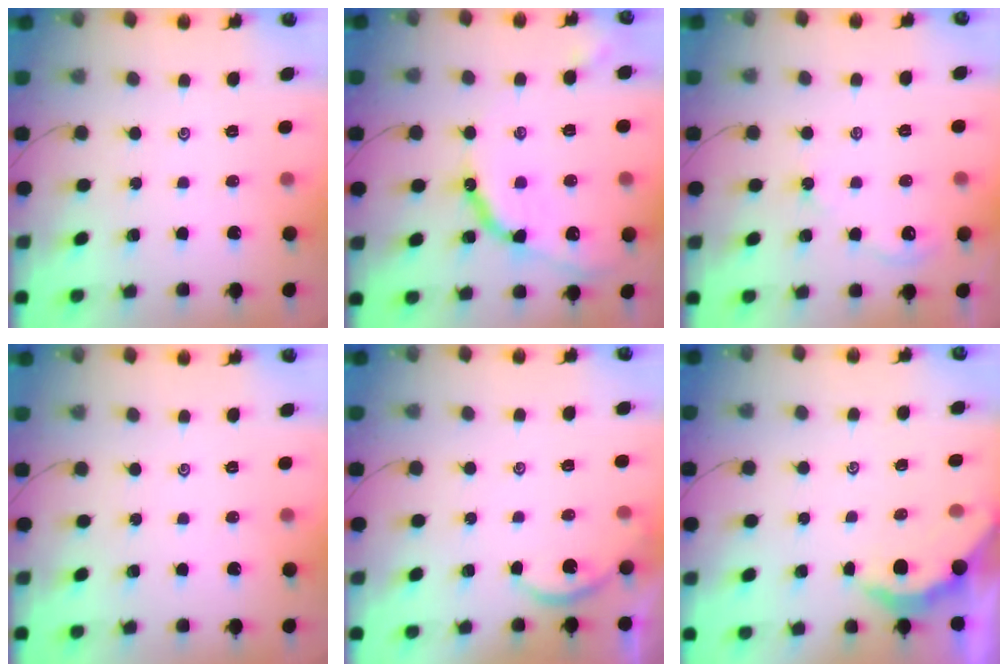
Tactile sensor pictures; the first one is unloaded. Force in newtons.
{"total": 12.7, "press": 12.7, "slide": 1.0}
{"total": 2.4, "press": 2.4, "slide": 0.4}
{"total": 0.0}
{"total": 3.3, "press": 3.3, "slide": 0.2}
{"total": 2.3, "press": 2.3, "slide": 0.2}